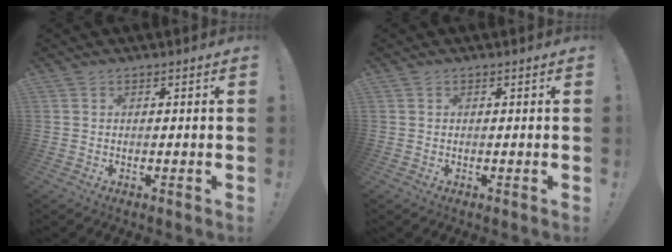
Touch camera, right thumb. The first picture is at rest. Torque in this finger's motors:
{"motor_torque": [-0.03, 0.13, 0.16, -0.10, 0.00]}